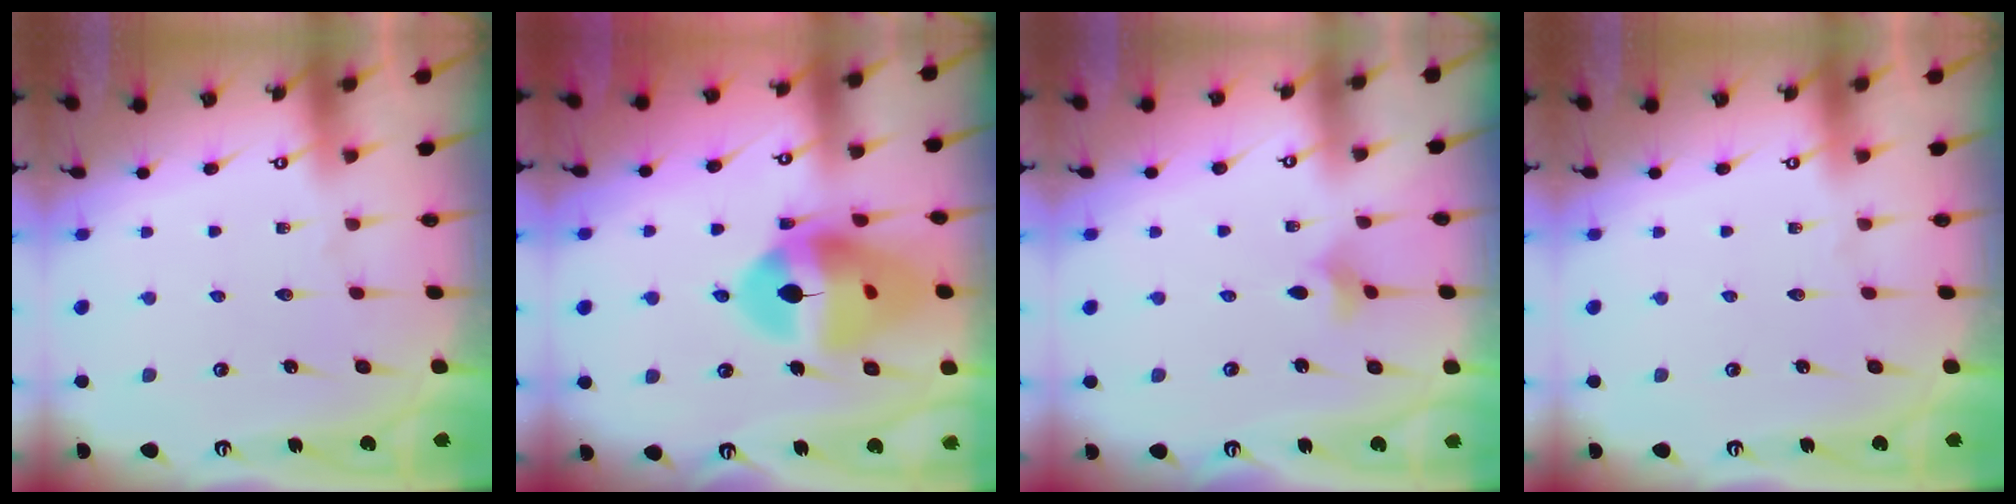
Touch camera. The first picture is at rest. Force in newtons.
{"total": 19.0, "press": 18.9, "slide": 2.3}
{"total": 3.0, "press": 2.9, "slide": 0.5}
{"total": 0.0}